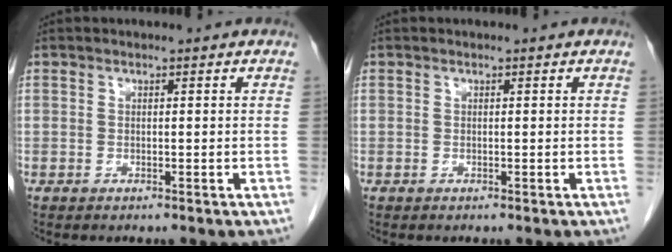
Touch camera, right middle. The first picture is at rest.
{"total": 0.0}